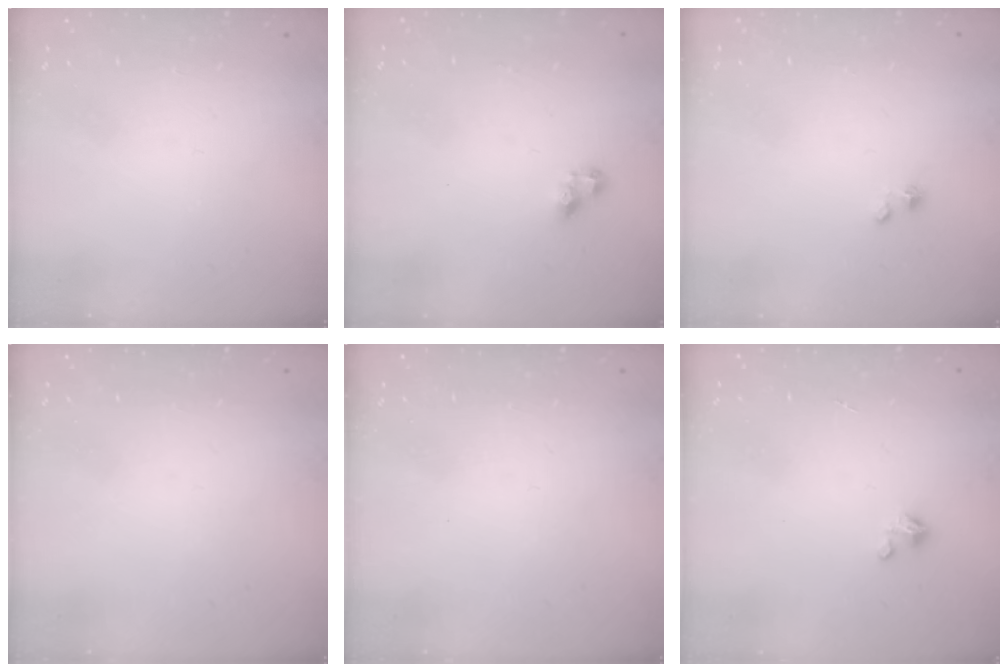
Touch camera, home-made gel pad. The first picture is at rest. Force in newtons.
{"total": 3.4, "press": 3.4, "slide": 0.3}
{"total": 1.5, "press": 1.5, "slide": 0.0}
{"total": 0.0}
{"total": 0.0}
{"total": 1.4, "press": 1.4, "slide": 0.3}